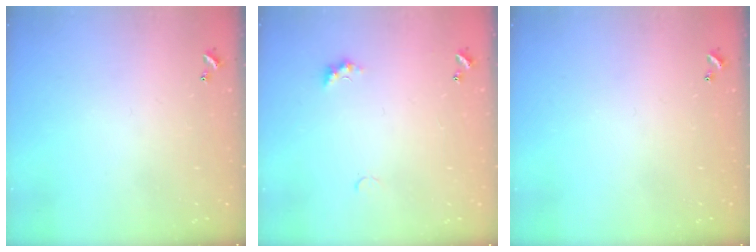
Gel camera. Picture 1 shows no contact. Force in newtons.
{"total": 2.3, "press": 2.2, "slide": 0.7}
{"total": 0.0}